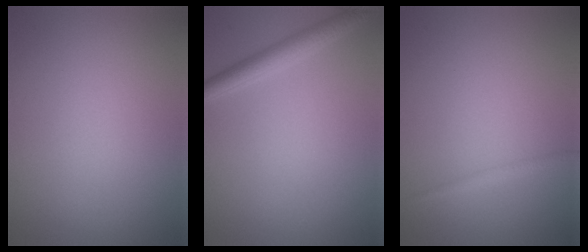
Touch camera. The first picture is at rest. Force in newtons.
{"total": 2.5, "press": 2.5, "slide": 0.1}
{"total": 0.8, "press": 0.8, "slide": 0.0}